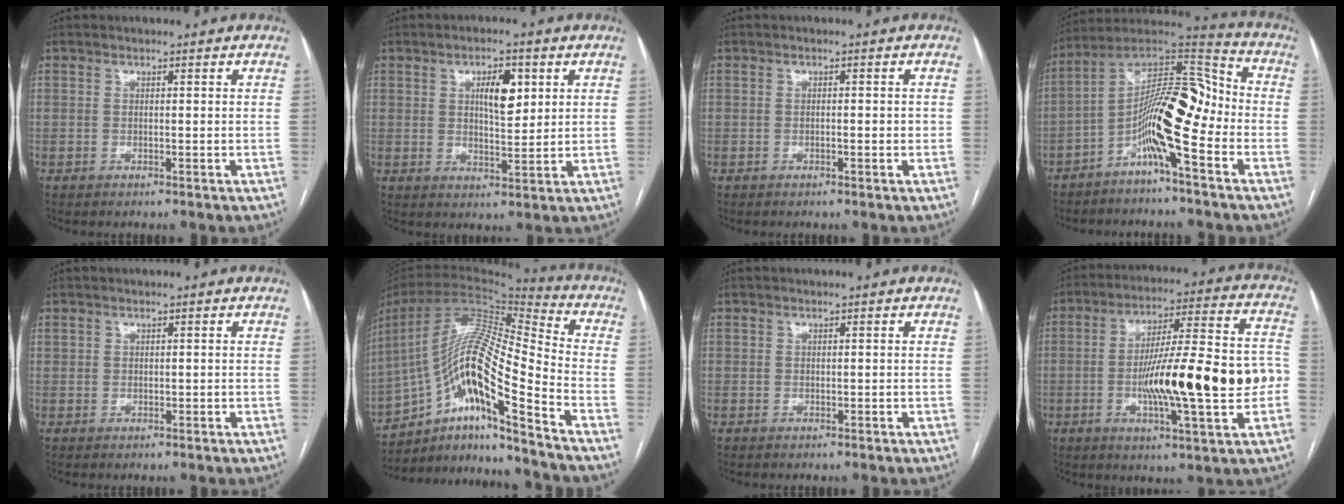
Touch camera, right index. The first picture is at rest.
{"total": 5.9, "force": [2.1, 2.1, 5.1], "torque": [-0.085, 0.004, 0.037]}
{"total": 1.5, "force": [-0.3, 0.5, 1.4], "torque": [-0.022, 0.001, -0.003]}
{"total": 13.4, "force": [-5.0, 2.8, 12.1], "torque": [-0.214, 0.034, -0.089]}
{"total": 0.6, "force": [0.3, 0.4, 0.2], "torque": [-0.001, 0.002, 0.007]}
{"total": 19.9, "force": [-11.3, 1.6, 16.3], "torque": [-0.324, 0.006, -0.200]}
{"total": 0.0}
{"total": 20.6, "force": [-3.4, 2.9, 20.1], "torque": [-0.297, 0.024, -0.045]}